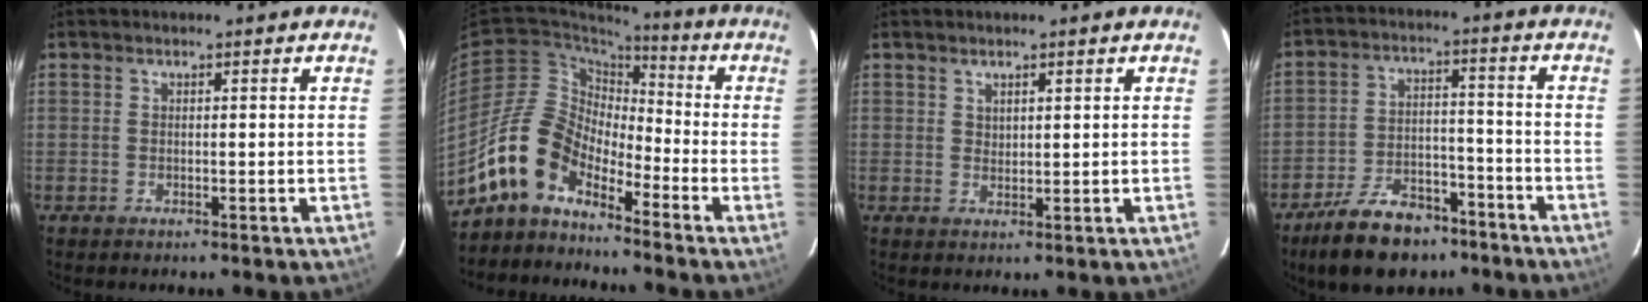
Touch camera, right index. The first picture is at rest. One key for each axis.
{"total": 11.8, "fx": -8.6, "fy": 6.0, "fz": 5.5, "tx": -0.106, "ty": 0.025, "tz": -0.176}
{"total": 1.6, "fx": 1.3, "fy": 0.8, "fz": 0.6, "tx": -0.006, "ty": 0.002, "tz": 0.023}
{"total": 13.9, "fx": -10.2, "fy": 7.1, "fz": 6.2, "tx": -0.135, "ty": 0.015, "tz": -0.155}